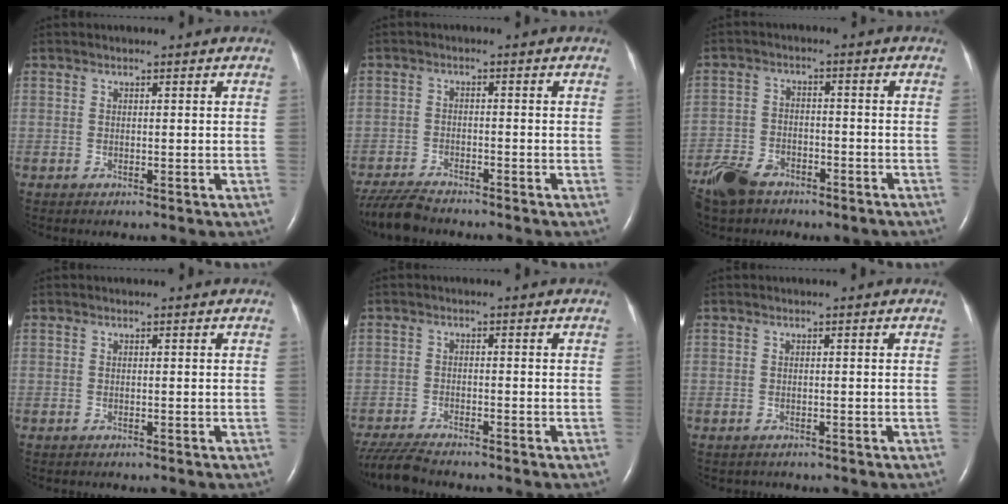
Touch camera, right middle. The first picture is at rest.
{"total": 5.8, "force": [-5.5, 1.0, 1.4], "torque": [-0.027, -0.019, -0.098]}
{"total": 9.5, "force": [-7.0, 5.1, 3.8], "torque": [-0.094, 0.000, -0.120]}
{"total": 0.0}
{"total": 6.8, "force": [-6.3, 0.5, 2.6], "torque": [-0.050, -0.022, -0.113]}
{"total": 0.8, "force": [-0.6, 0.4, -0.1], "torque": [-0.008, 0.000, -0.011]}